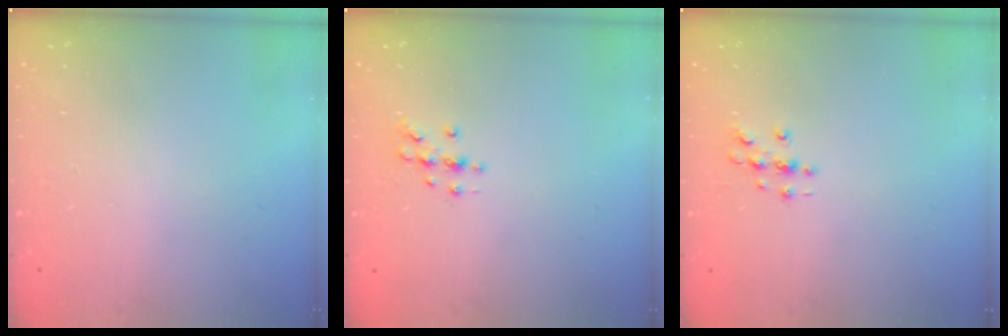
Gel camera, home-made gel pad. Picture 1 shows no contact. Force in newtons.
{"total": 5.4, "press": 5.2, "slide": 1.6}
{"total": 3.0, "press": 3.0, "slide": 0.3}